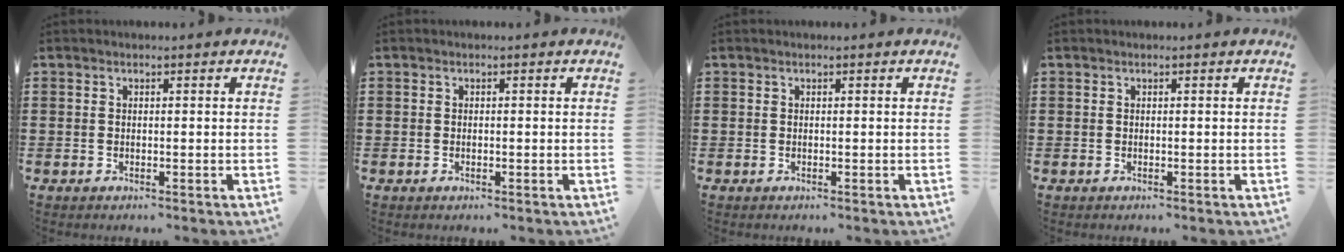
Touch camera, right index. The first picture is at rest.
{"total": 0.0}
{"total": 0.0}
{"total": 0.0}